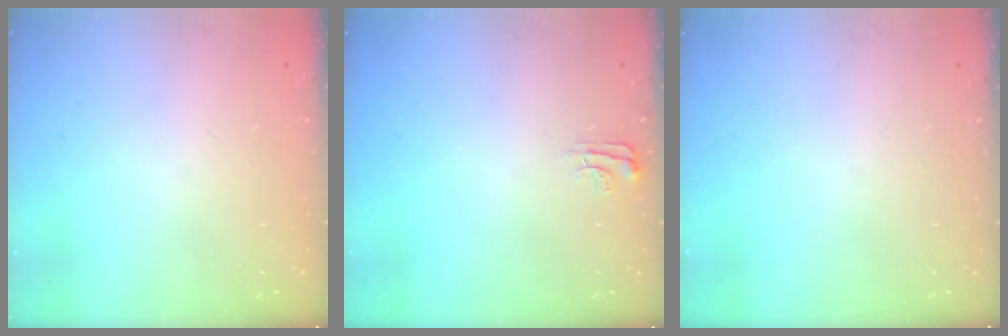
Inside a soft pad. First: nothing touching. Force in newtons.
{"total": 4.0, "press": 4.0, "slide": 0.4}
{"total": 0.0}